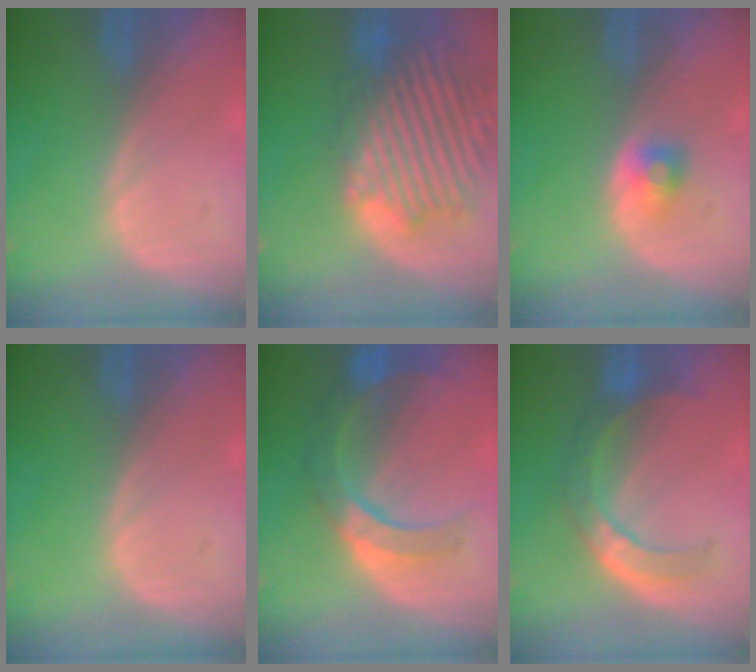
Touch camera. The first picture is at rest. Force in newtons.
{"total": 14.6, "press": 12.4, "slide": 7.6}
{"total": 2.4, "press": 2.2, "slide": 0.7}
{"total": 0.0}
{"total": 7.7, "press": 7.6, "slide": 1.2}
{"total": 6.6, "press": 6.2, "slide": 2.3}